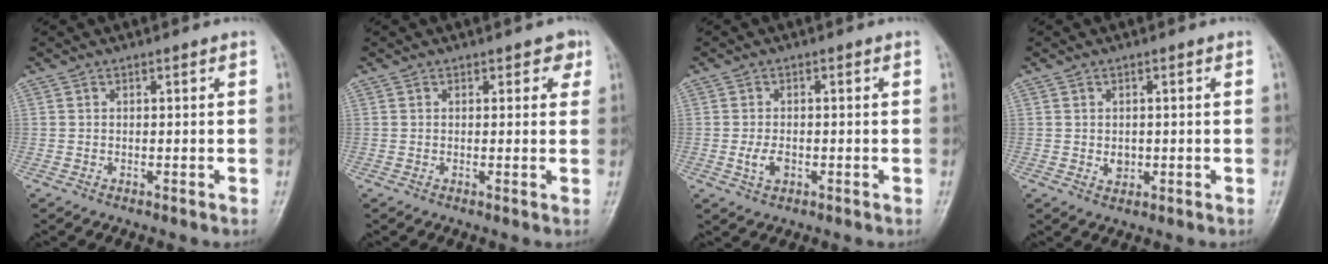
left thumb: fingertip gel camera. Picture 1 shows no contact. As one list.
[{"total": 2.4, "force": [1.2, 1.7, 1.3], "torque": [0.012, -0.001, 0.008]}, {"total": 3.4, "force": [-0.8, 2.2, 2.4], "torque": [-0.042, 0.001, -0.015]}, {"total": 2.3, "force": [-0.1, 1.9, 1.3], "torque": [-0.009, 0.000, 0.002]}]